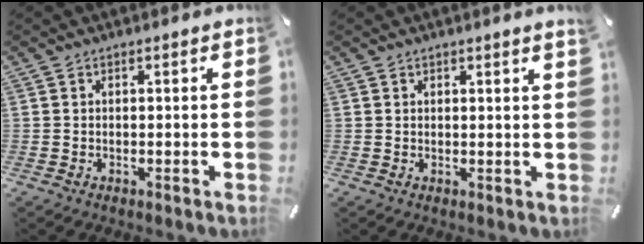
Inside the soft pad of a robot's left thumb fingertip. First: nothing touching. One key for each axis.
{"total": 1.1, "fx": 1.0, "fy": -0.1, "fz": 0.4, "tx": -0.007, "ty": -0.003, "tz": 0.018}